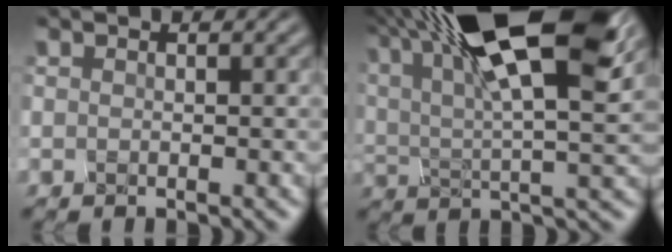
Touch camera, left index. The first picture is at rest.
{"total": 14.6, "force": [8.1, 4.0, 11.5], "torque": [-0.203, 0.021, 0.143]}